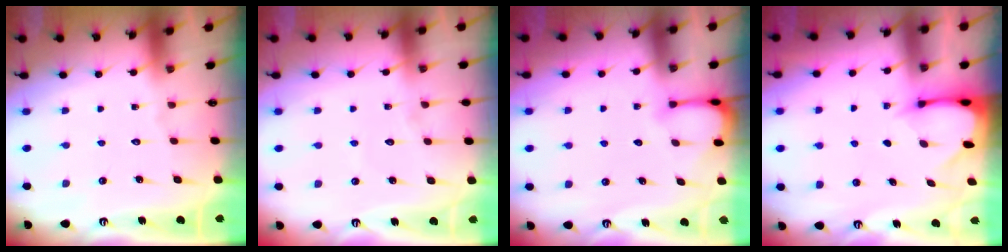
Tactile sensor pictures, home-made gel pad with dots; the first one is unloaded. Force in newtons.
{"total": 2.6, "press": 2.5, "slide": 0.2}
{"total": 3.8, "press": 3.8, "slide": 0.4}
{"total": 2.3, "press": 2.3, "slide": 0.3}